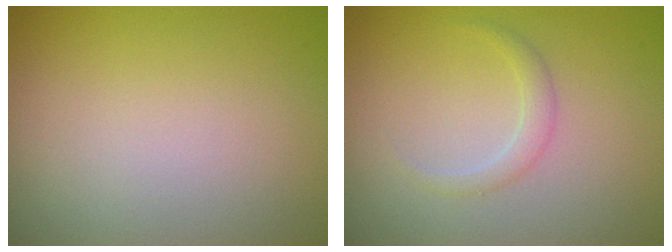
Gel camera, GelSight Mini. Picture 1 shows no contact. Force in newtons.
{"total": 1.2, "press": 1.2, "slide": 0.0}